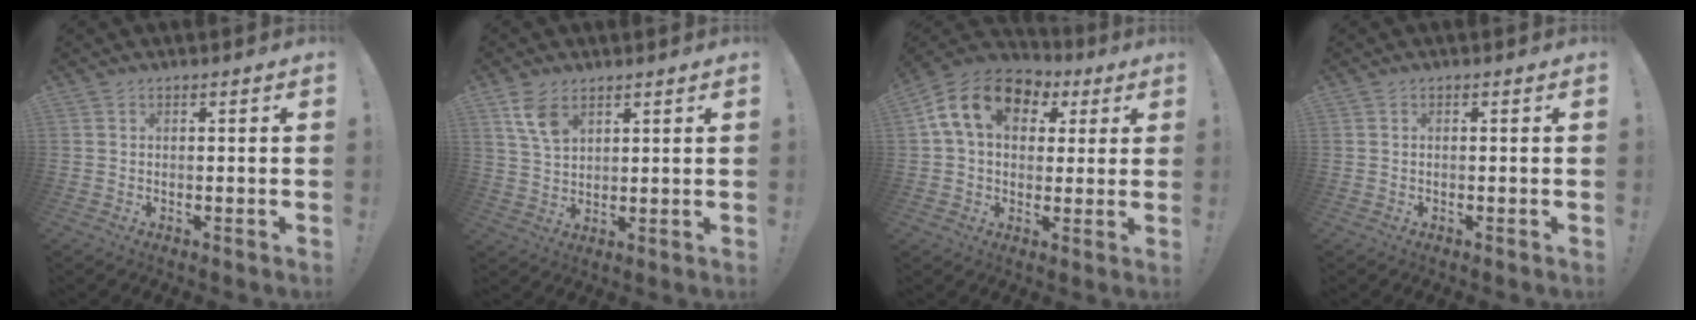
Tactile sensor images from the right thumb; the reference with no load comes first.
{"total": 7.0, "force": [4.0, 3.8, 4.2], "torque": [-0.084, -0.012, 0.078]}
{"total": 15.2, "force": [5.1, 10.7, 9.5], "torque": [-0.158, 0.005, 0.099]}
{"total": 0.0}